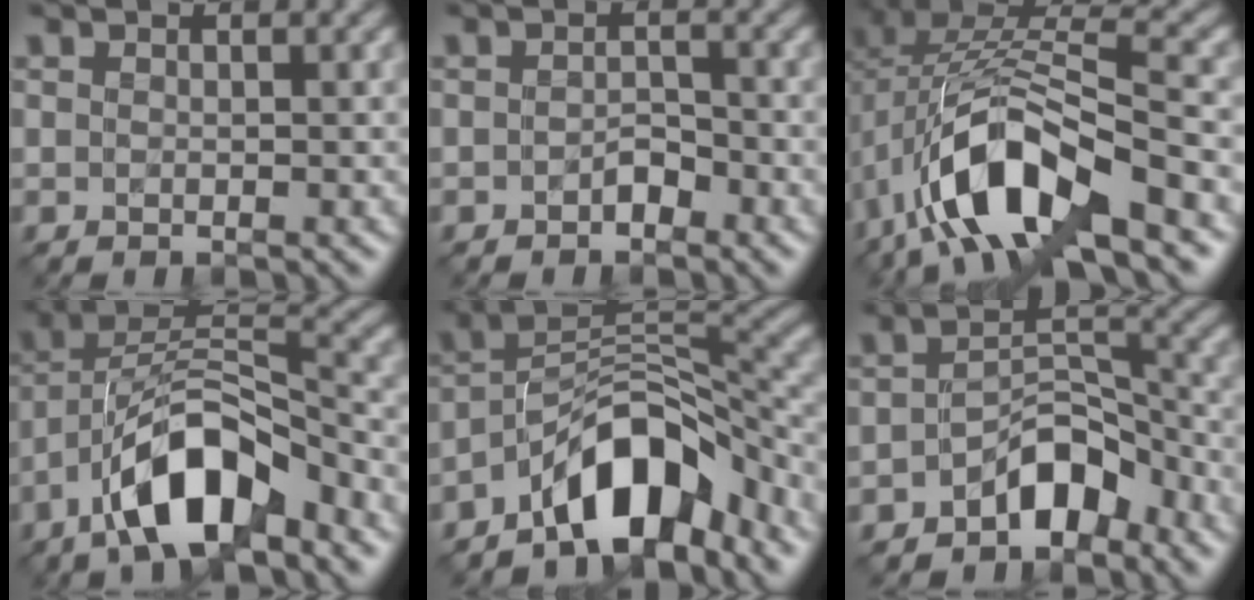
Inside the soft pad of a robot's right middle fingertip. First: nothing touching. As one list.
[{"total": 1.2, "force": [-0.8, 0.7, 0.6], "torque": [-0.010, 0.005, -0.015]}, {"total": 11.8, "force": [-4.9, 5.0, 9.5], "torque": [-0.184, 0.009, -0.093]}, {"total": 8.9, "force": [-5.2, 3.3, 6.5], "torque": [-0.107, 0.018, -0.091]}, {"total": 8.1, "force": [-5.6, 3.0, 5.0], "torque": [-0.065, 0.012, -0.105]}, {"total": 4.3, "force": [-2.9, 2.0, 2.4], "torque": [-0.028, 0.019, -0.052]}]